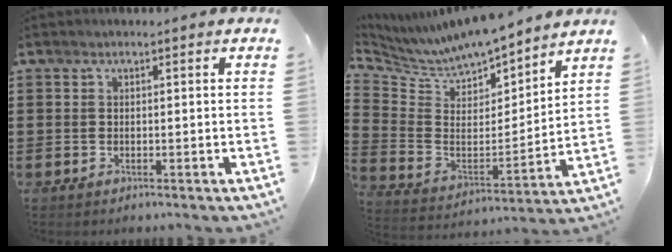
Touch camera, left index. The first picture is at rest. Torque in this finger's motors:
{"motor_torque": [1.06, -1.08, 0.26, 0.07]}